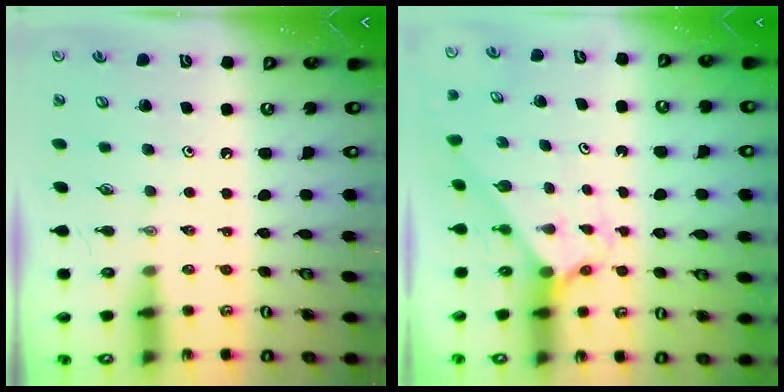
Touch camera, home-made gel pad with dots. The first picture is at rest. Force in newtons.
{"total": 2.1, "press": 2.1, "slide": 0.1}